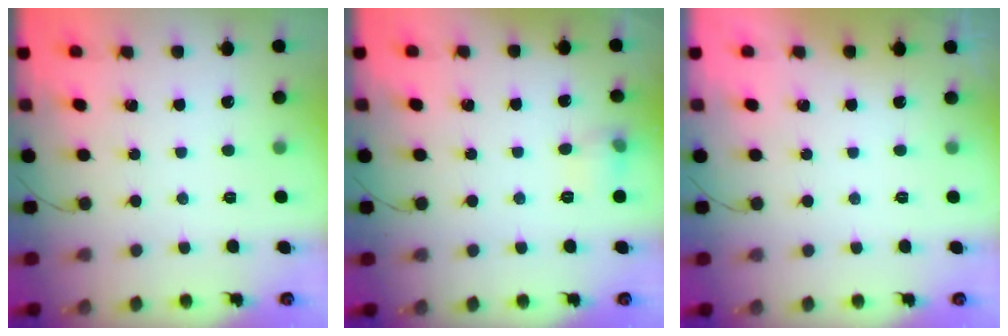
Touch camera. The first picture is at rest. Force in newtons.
{"total": 5.5, "press": 5.4, "slide": 1.2}
{"total": 0.0}